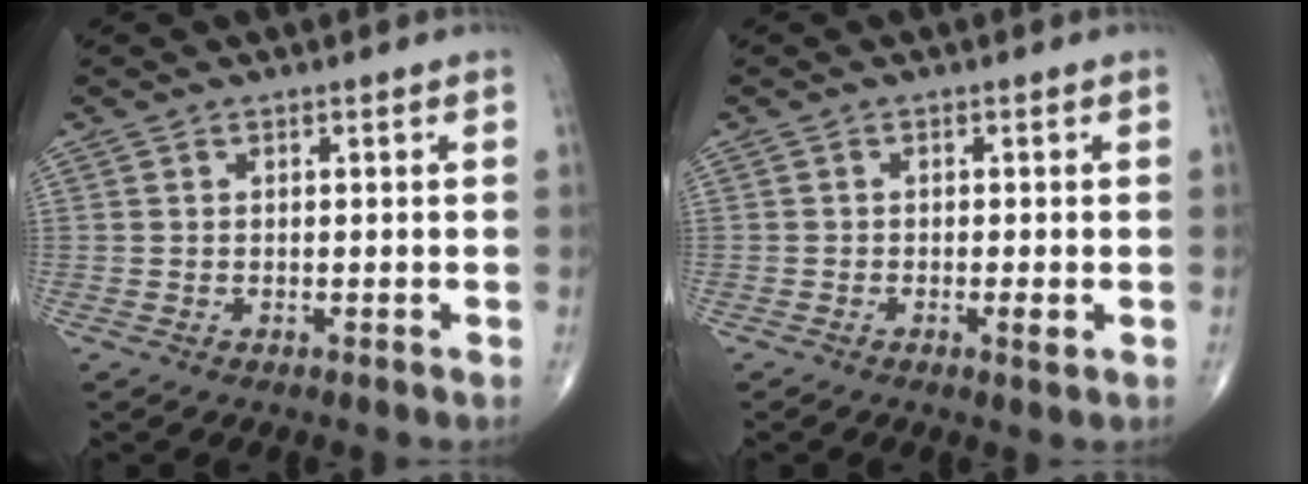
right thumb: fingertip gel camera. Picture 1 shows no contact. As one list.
[{"total": 1.5, "force": [-0.4, 0.4, 1.4], "torque": [-0.026, -0.005, -0.009]}]